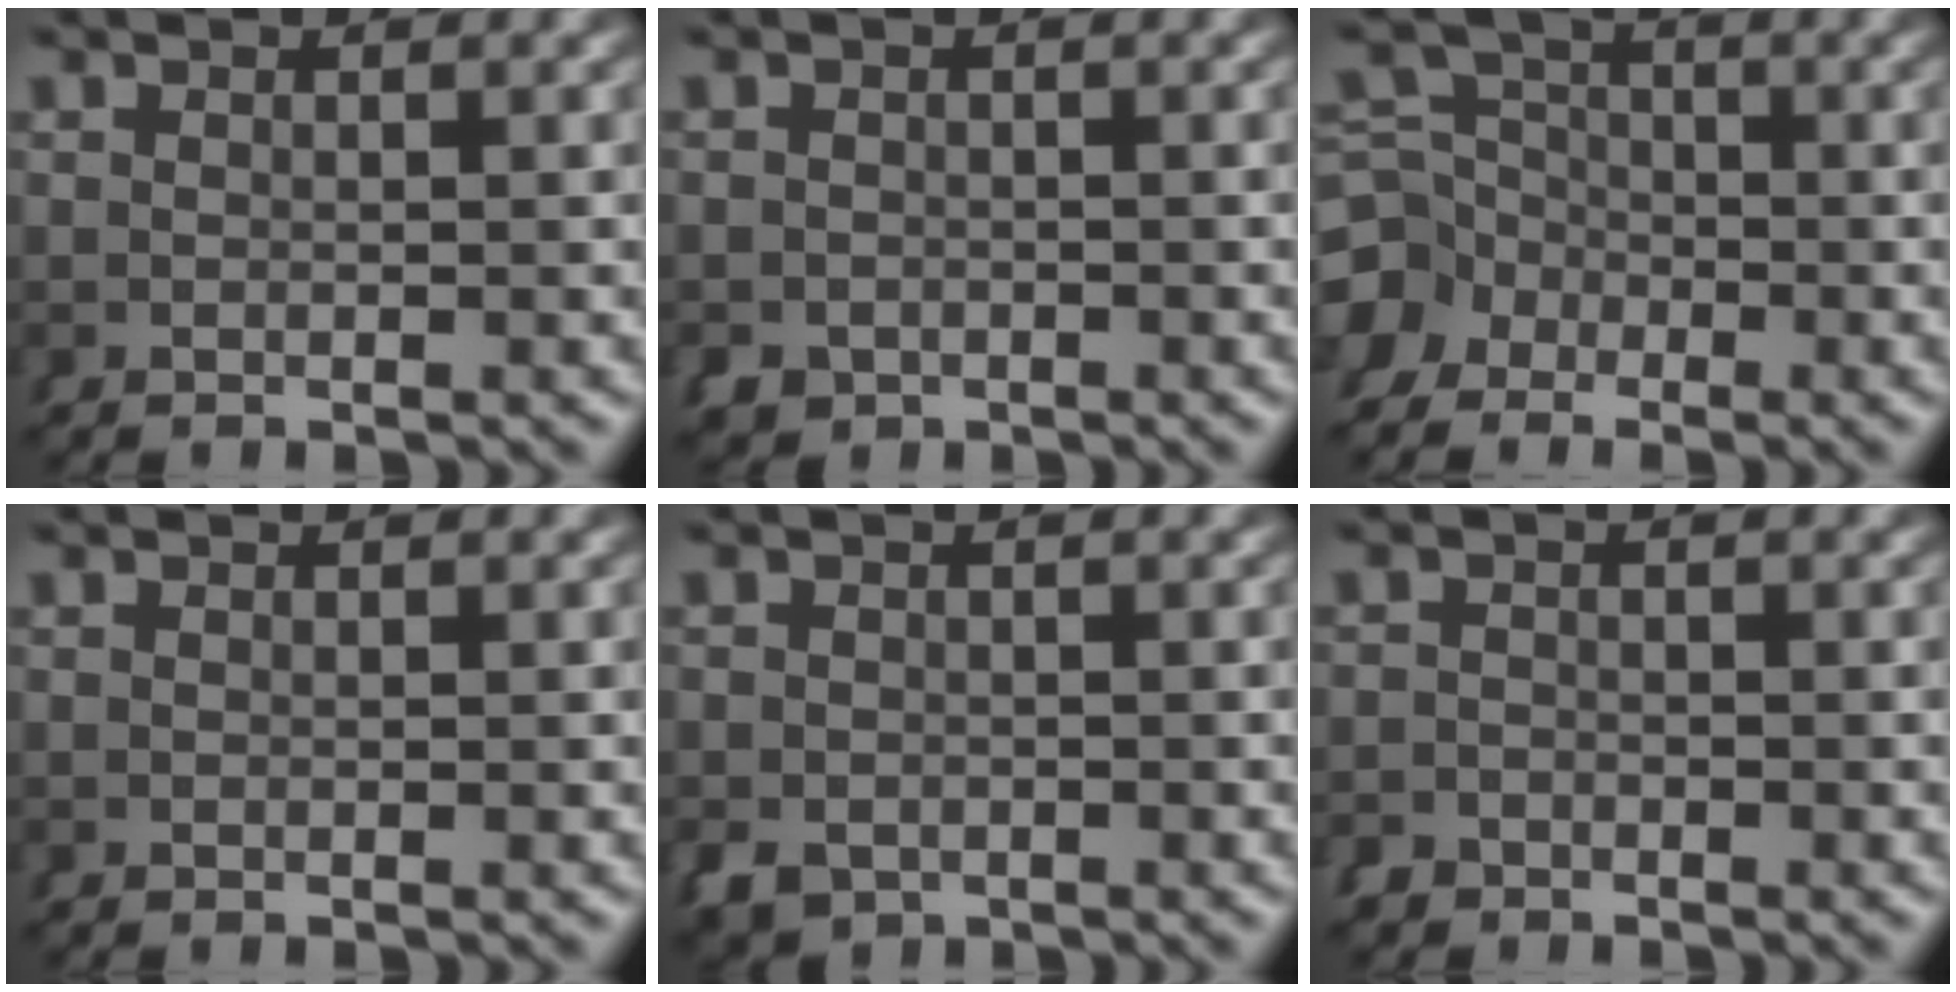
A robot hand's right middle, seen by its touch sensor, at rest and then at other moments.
{"total": 3.1, "force": [-2.0, 2.3, 0.5], "torque": [-0.009, -0.028, -0.021]}
{"total": 6.8, "force": [-2.6, 5.9, 2.3], "torque": [-0.043, -0.036, -0.040]}
{"total": 0.0}
{"total": 3.1, "force": [-2.0, 2.1, 0.9], "torque": [-0.015, -0.031, -0.020]}
{"total": 2.0, "force": [-1.9, 0.6, -0.4], "torque": [0.016, -0.016, -0.028]}